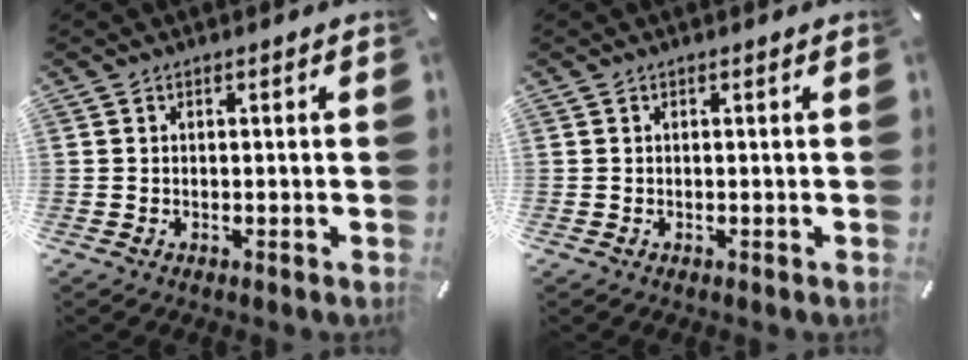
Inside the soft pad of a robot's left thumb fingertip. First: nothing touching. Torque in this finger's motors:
{"motor_torque": [0.00, 0.00, -0.02, 0.00, 0.00]}